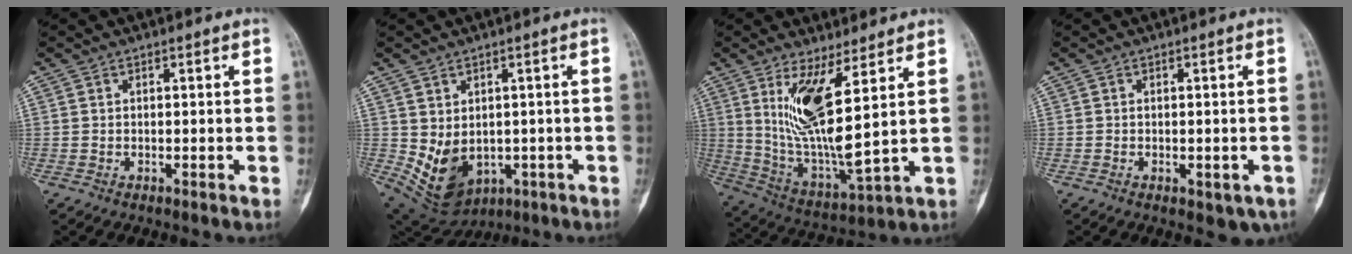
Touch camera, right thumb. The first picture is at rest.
{"total": 10.5, "force": [-1.7, 8.0, 6.6], "torque": [-0.093, -0.004, 0.006]}
{"total": 14.5, "force": [5.2, 2.9, 13.2], "torque": [-0.261, -0.046, 0.113]}
{"total": 3.9, "force": [-1.5, 2.0, 3.0], "torque": [-0.030, 0.004, -0.010]}